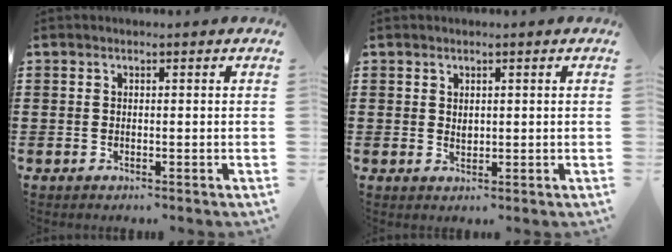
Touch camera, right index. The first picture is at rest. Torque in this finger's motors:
{"motor_torque": [-0.01, 0.05, 0.06, -0.01]}